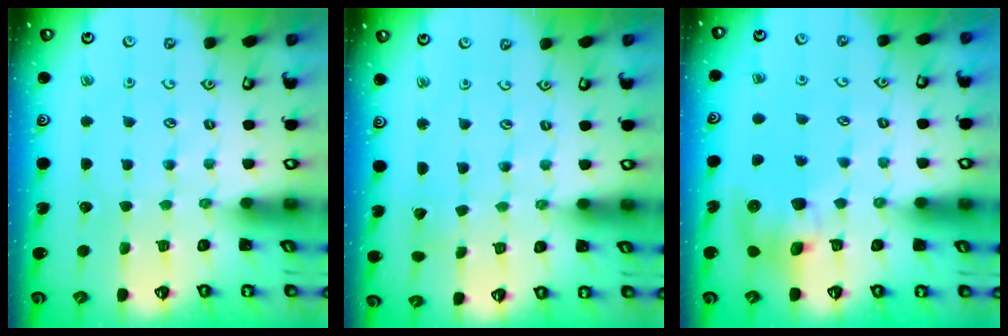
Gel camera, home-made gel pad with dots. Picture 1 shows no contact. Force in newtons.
{"total": 2.7, "press": 2.7, "slide": 0.3}
{"total": 8.7, "press": 8.6, "slide": 1.3}